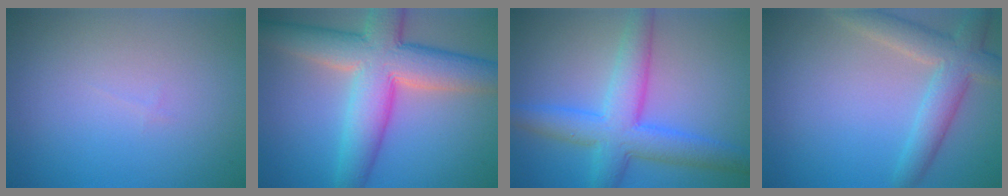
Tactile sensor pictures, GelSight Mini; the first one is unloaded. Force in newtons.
{"total": 10.0, "press": 10.0, "slide": 0.6}
{"total": 6.7, "press": 6.7, "slide": 0.1}
{"total": 4.7, "press": 4.7, "slide": 0.4}